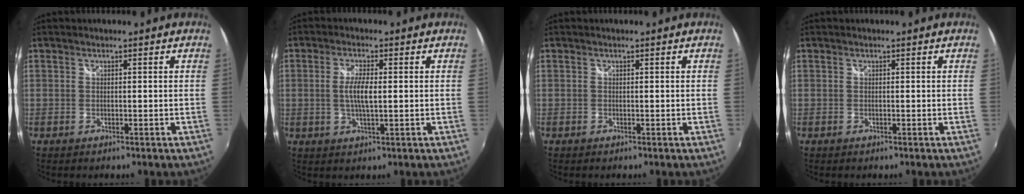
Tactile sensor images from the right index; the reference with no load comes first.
{"total": 4.6, "force": [0.1, 1.0, 4.5], "torque": [-0.087, -0.002, 0.002]}
{"total": 0.0}
{"total": 0.0}